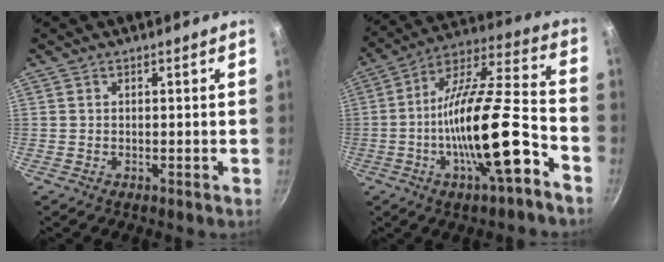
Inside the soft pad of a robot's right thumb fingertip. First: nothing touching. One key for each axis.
{"total": 20.7, "fx": -7.7, "fy": 5.6, "fz": 18.3, "tx": -0.295, "ty": 0.045, "tz": -0.137}